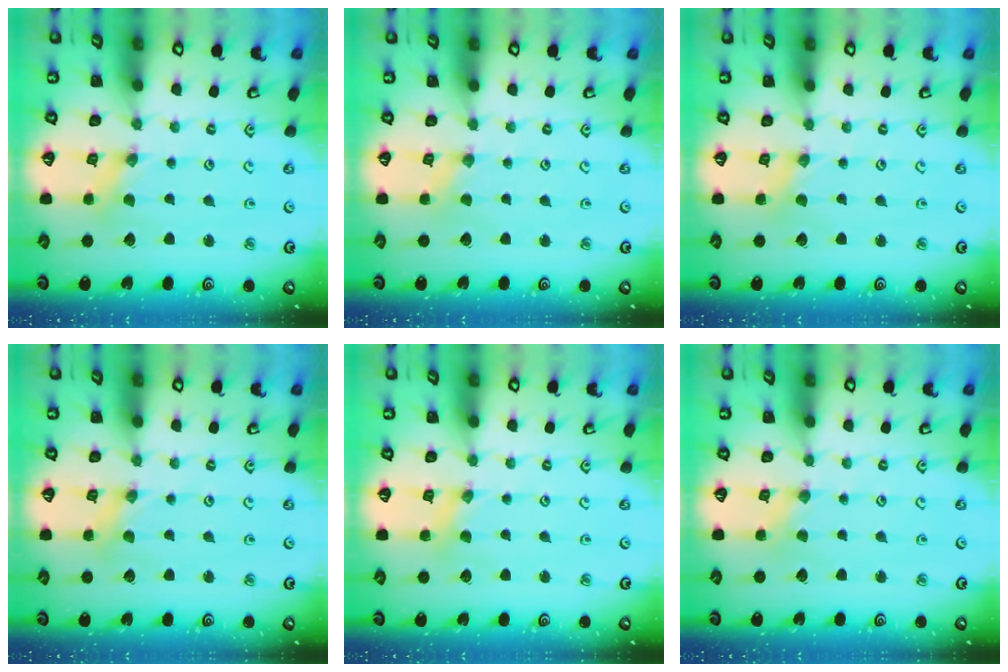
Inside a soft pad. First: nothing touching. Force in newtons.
{"total": 0.5, "press": 0.5, "slide": 0.2}
{"total": 0.0}
{"total": 0.6, "press": 0.6, "slide": 0.1}
{"total": 1.3, "press": 1.3, "slide": 0.2}
{"total": 0.7, "press": 0.7, "slide": 0.2}